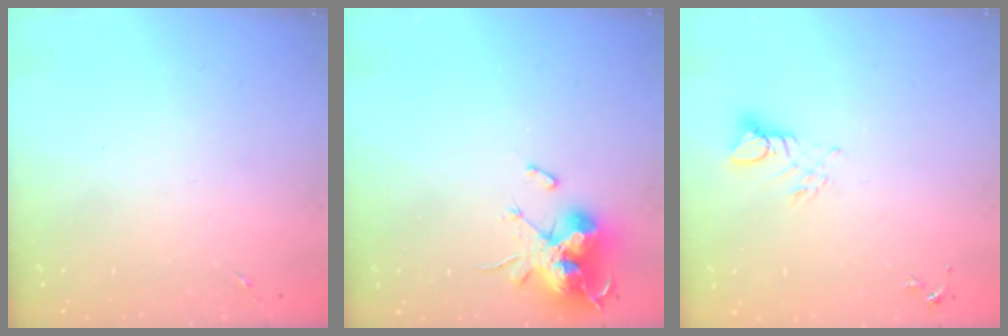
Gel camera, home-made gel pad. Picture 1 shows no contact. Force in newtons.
{"total": 16.7, "press": 16.7, "slide": 0.1}
{"total": 4.6, "press": 4.6, "slide": 0.2}